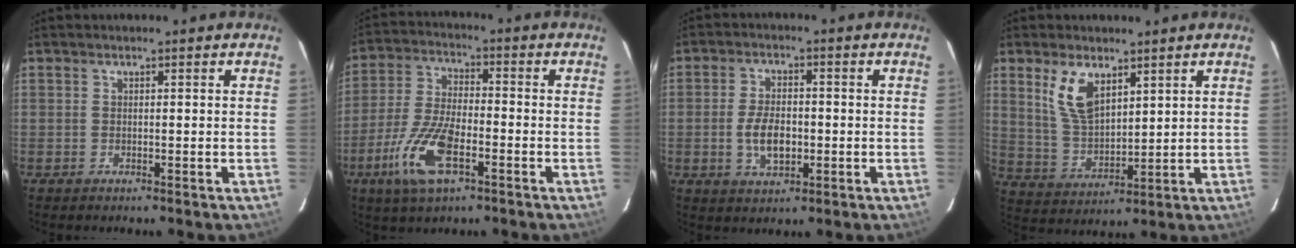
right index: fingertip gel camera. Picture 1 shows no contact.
{"total": 12.8, "force": [-6.0, 4.5, 10.4], "torque": [-0.228, -0.010, -0.117]}
{"total": 7.0, "force": [-1.4, 3.7, 5.7], "torque": [-0.117, 0.000, -0.022]}
{"total": 9.1, "force": [4.8, 4.4, 6.4], "torque": [-0.123, 0.001, 0.106]}